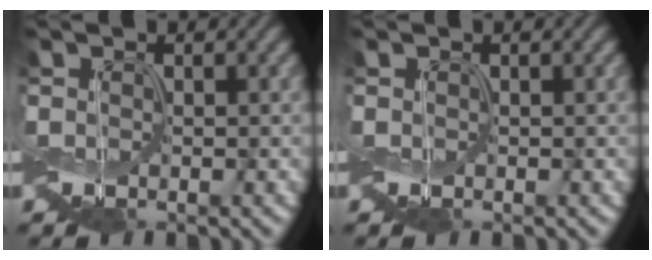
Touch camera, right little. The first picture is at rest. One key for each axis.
{"total": 0.0}